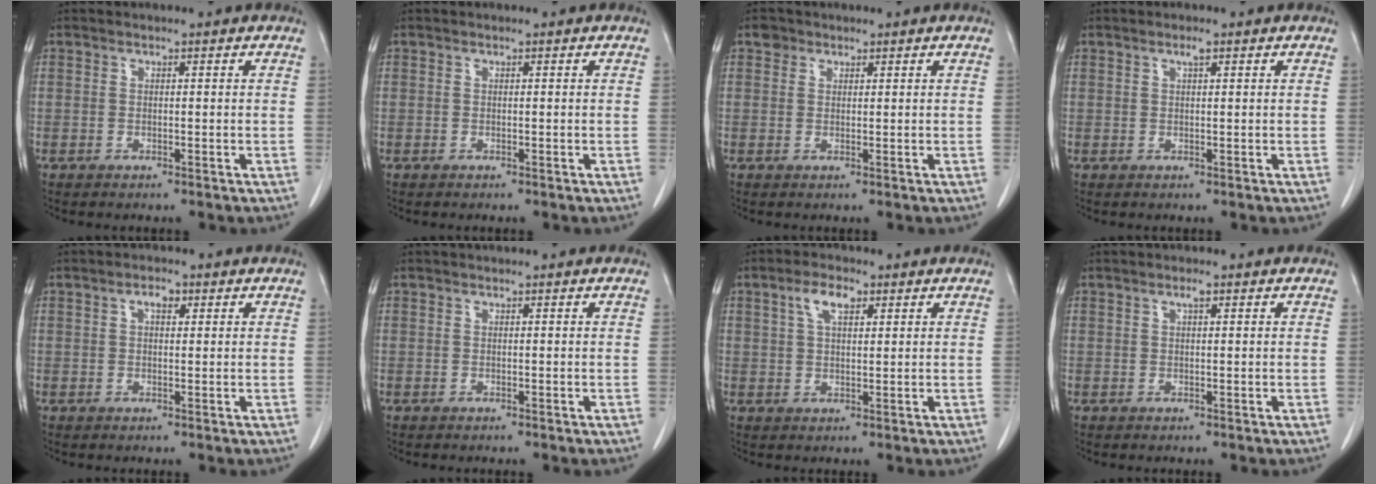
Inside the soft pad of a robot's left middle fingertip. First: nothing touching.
{"total": 0.0}
{"total": 1.5, "force": [1.0, 1.1, 0.2], "torque": [0.003, 0.004, 0.013]}
{"total": 1.1, "force": [0.6, 0.0, 0.8], "torque": [-0.016, -0.002, 0.011]}
{"total": 2.1, "force": [0.9, 1.0, 1.6], "torque": [-0.029, 0.006, 0.014]}
{"total": 0.0}
{"total": 4.3, "force": [2.1, 1.8, 3.3], "torque": [-0.069, 0.009, 0.041]}
{"total": 1.1, "force": [0.6, 0.1, 0.9], "torque": [-0.018, 0.000, 0.010]}